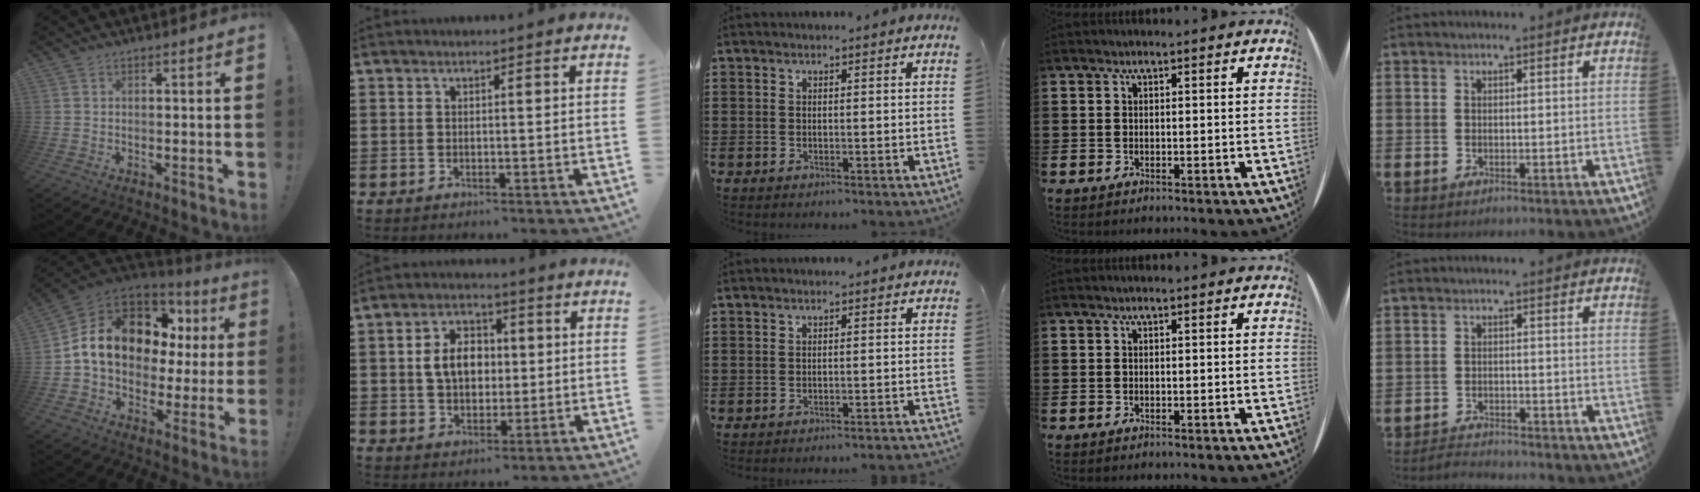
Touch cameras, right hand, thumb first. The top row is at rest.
{"thumb": {"total": 17.3, "force": [5.0, 12.5, 10.9], "torque": [-0.175, -0.010, 0.114]}, "index": {"total": 6.6, "force": [0.6, 4.7, 4.5], "torque": [-0.098, 0.014, 0.003]}, "middle": {"total": 1.5, "force": [-1.4, -0.3, 0.2], "torque": [-0.005, 0.004, -0.029]}, "little": {"total": 2.2, "force": [-2.2, 0.1, -0.2], "torque": [-0.003, 0.003, -0.049]}}